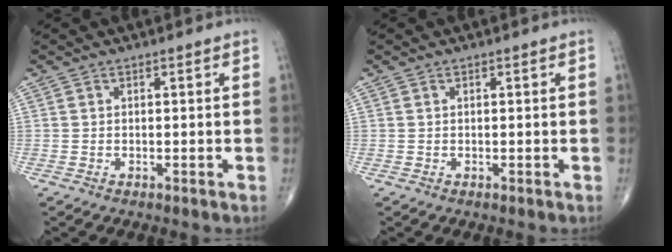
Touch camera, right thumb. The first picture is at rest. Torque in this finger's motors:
{"motor_torque": [-0.13, -0.24, -0.06, 0.24, 0.02]}